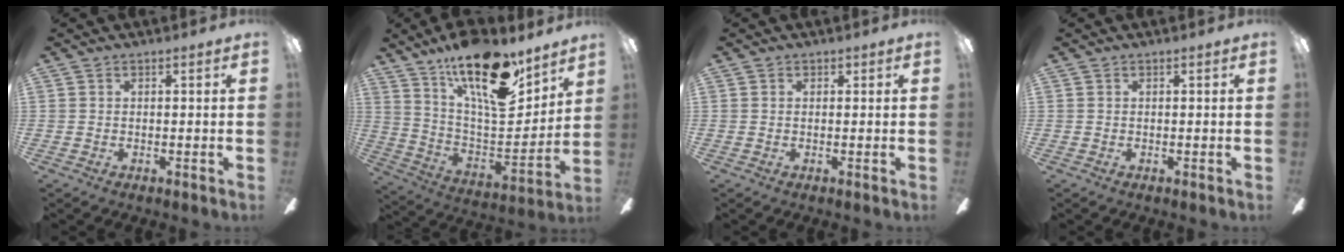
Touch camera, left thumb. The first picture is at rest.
{"total": 22.9, "force": [15.2, 8.2, 15.0], "torque": [-0.248, -0.094, 0.260]}
{"total": 0.9, "force": [0.5, 0.6, 0.3], "torque": [0.001, -0.001, 0.007]}
{"total": 0.0}